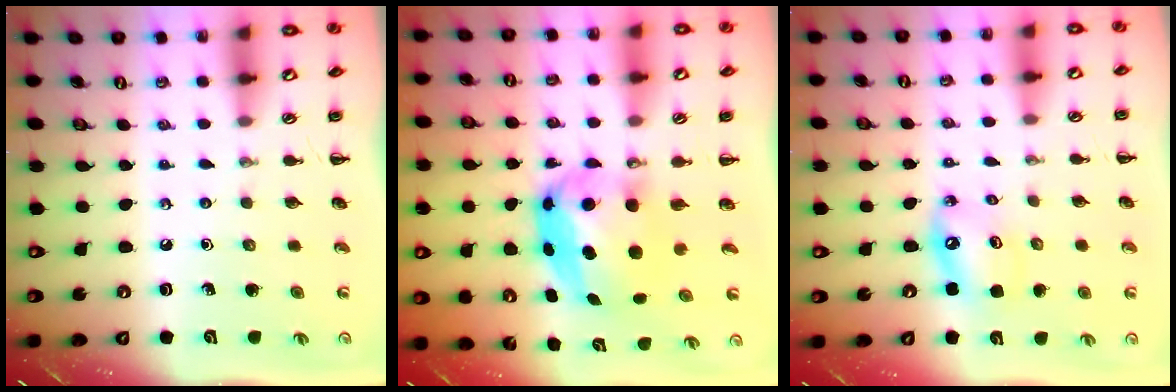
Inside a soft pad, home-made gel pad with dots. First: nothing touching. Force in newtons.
{"total": 7.2, "press": 7.0, "slide": 1.6}
{"total": 7.1, "press": 6.9, "slide": 1.5}